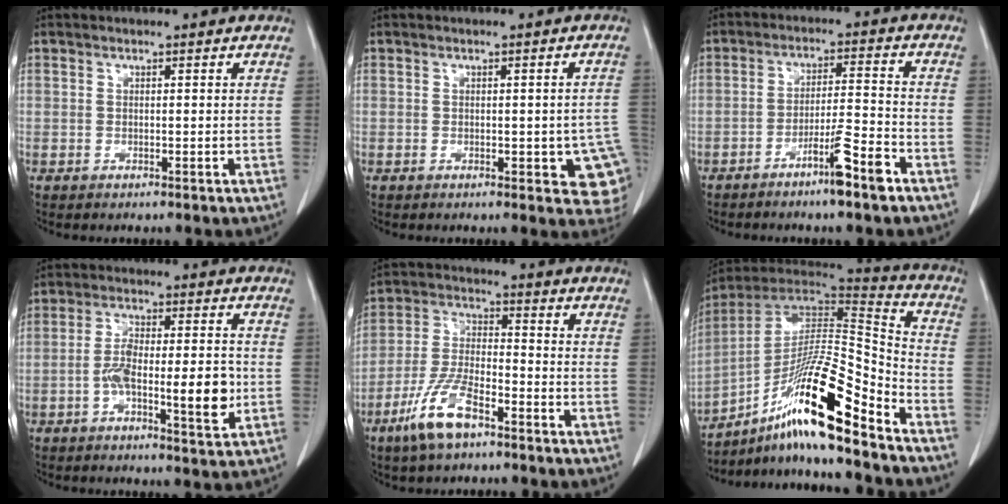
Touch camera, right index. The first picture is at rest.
{"total": 7.2, "force": [-1.6, 2.9, 6.3], "torque": [-0.052, 0.005, -0.014]}
{"total": 6.9, "force": [-4.6, -0.3, 5.2], "torque": [-0.085, 0.000, -0.081]}
{"total": 10.6, "force": [-2.2, 2.5, 10.1], "torque": [-0.169, 0.006, -0.034]}
{"total": 9.7, "force": [-6.1, 2.9, 7.0], "torque": [-0.155, -0.006, -0.118]}
{"total": 20.0, "force": [-12.6, 1.2, 15.5], "torque": [-0.273, 0.001, -0.220]}